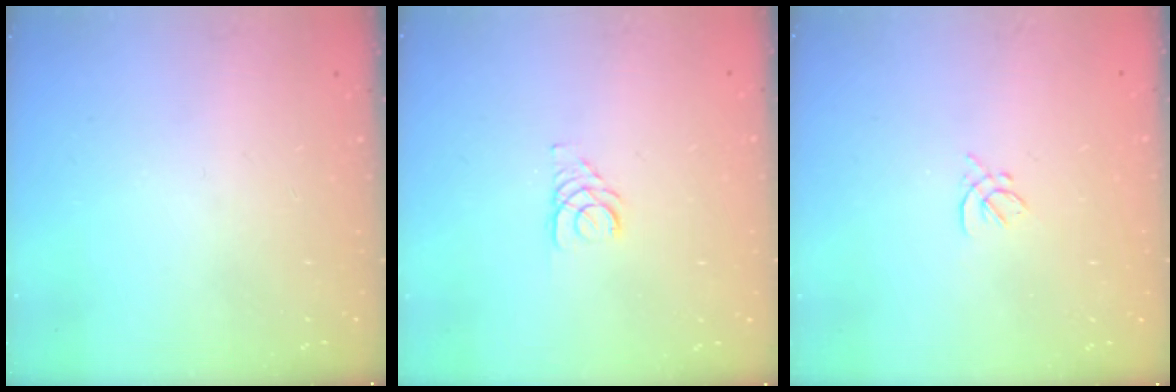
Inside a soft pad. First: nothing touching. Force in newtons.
{"total": 2.9, "press": 2.9, "slide": 0.3}
{"total": 2.1, "press": 2.0, "slide": 0.7}